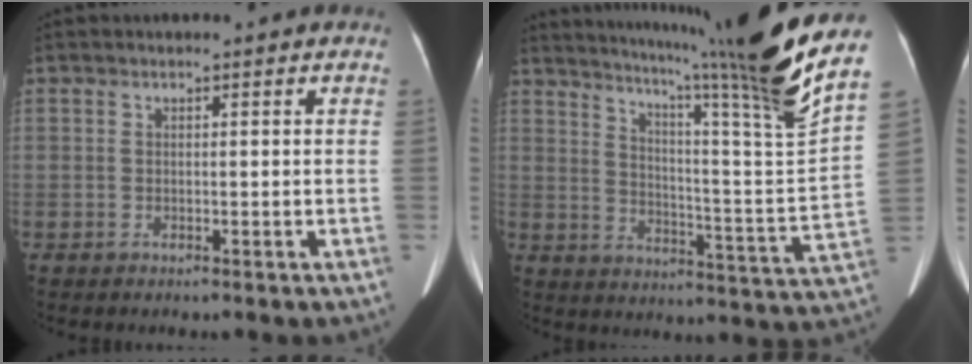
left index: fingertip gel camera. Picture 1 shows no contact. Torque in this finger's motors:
{"motor_torque": [-0.25, -0.66, 0.09, 0.12]}